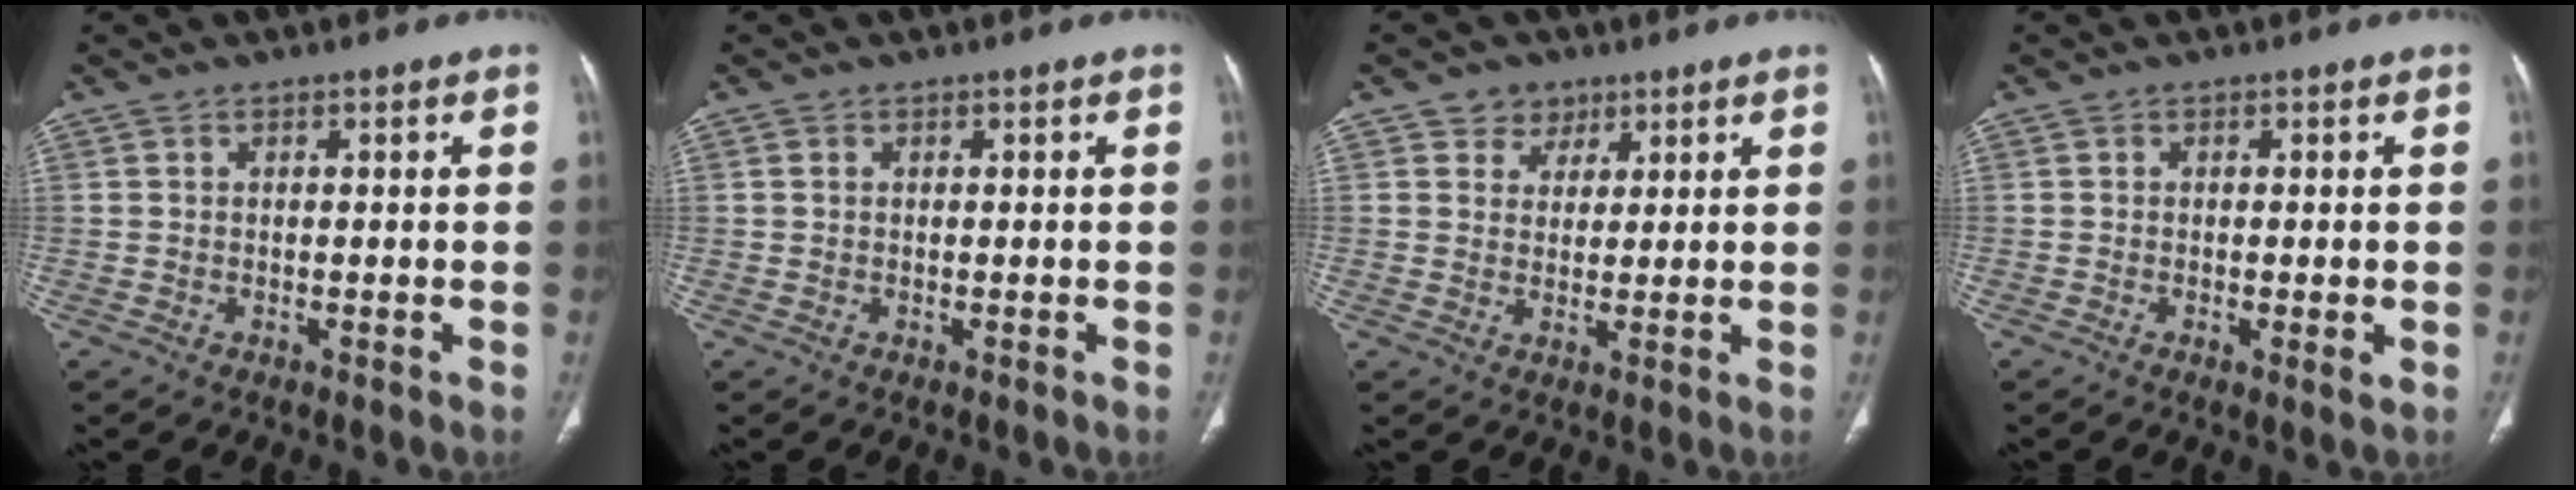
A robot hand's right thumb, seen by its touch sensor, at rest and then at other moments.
{"total": 0.0}
{"total": 4.4, "force": [2.5, 3.6, 0.6], "torque": [0.013, -0.011, 0.037]}
{"total": 1.9, "force": [-0.4, 0.3, 1.8], "torque": [-0.032, -0.007, -0.009]}